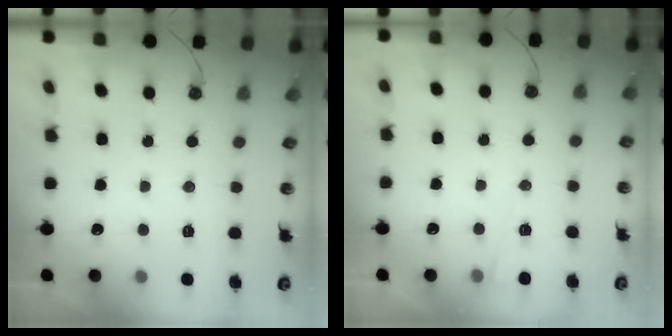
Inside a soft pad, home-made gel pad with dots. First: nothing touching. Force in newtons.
{"total": 2.7, "press": 2.1, "slide": 1.6}